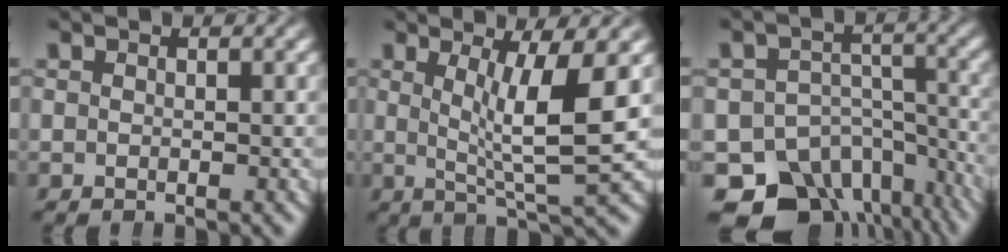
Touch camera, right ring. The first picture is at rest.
{"total": 6.1, "force": [1.5, 0.4, 5.8], "torque": [-0.086, -0.010, 0.032]}
{"total": 14.7, "force": [-9.4, 9.9, 5.5], "torque": [-0.089, -0.060, -0.133]}